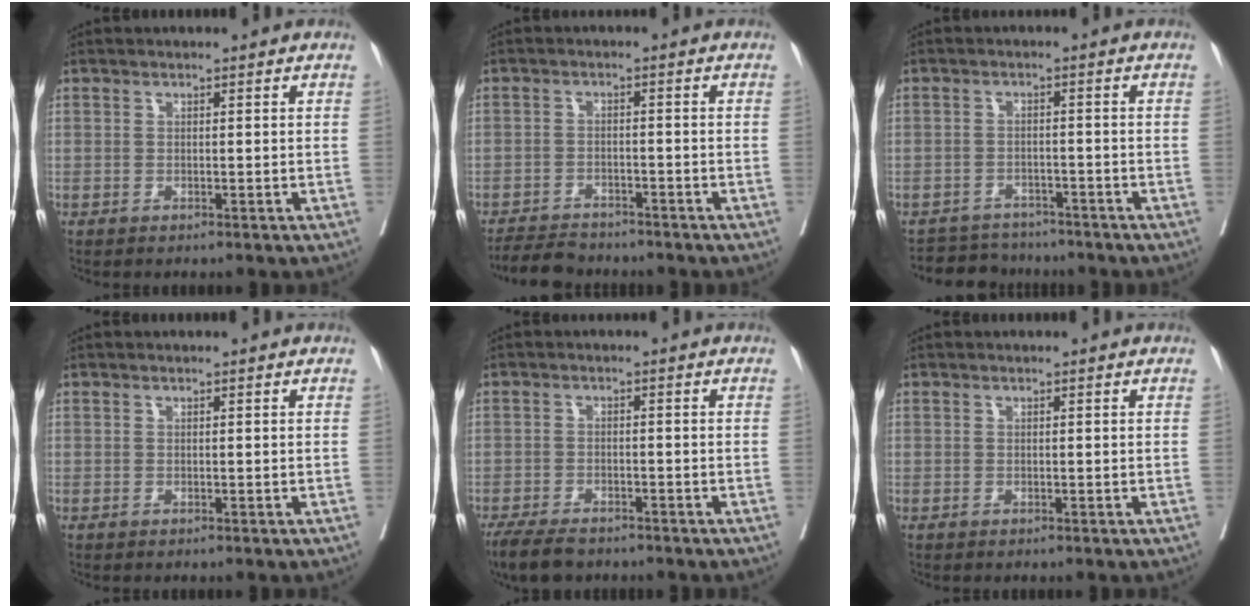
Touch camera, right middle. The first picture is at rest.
{"total": 5.4, "force": [-5.1, 1.2, 0.8], "torque": [-0.012, -0.013, -0.087]}
{"total": 5.8, "force": [-5.5, 1.8, -0.3], "torque": [0.010, 0.008, -0.083]}
{"total": 0.0}
{"total": 6.6, "force": [-5.4, 2.3, 3.0], "torque": [-0.049, -0.010, -0.090]}
{"total": 0.0}